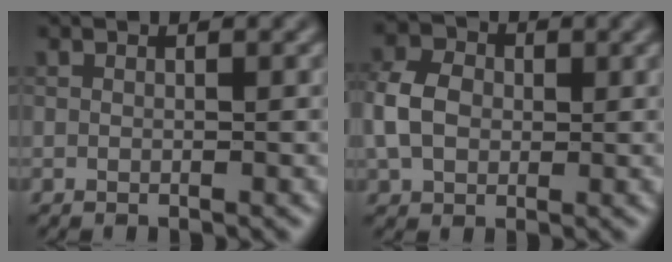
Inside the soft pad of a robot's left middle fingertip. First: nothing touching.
{"total": 4.3, "force": [-0.1, 3.4, 2.6], "torque": [-0.076, 0.006, -0.005]}